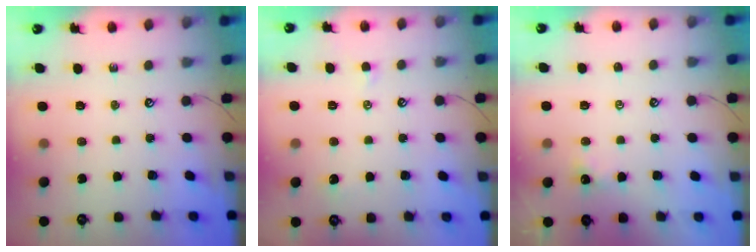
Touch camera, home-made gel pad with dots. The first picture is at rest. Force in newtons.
{"total": 2.7, "press": 2.6, "slide": 0.3}
{"total": 1.4, "press": 1.4, "slide": 0.2}